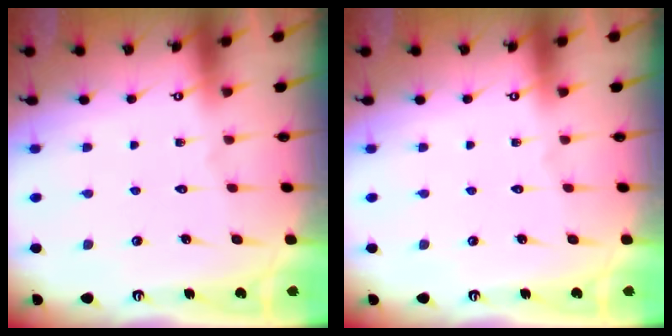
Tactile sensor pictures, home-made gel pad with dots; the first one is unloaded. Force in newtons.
{"total": 0.0}